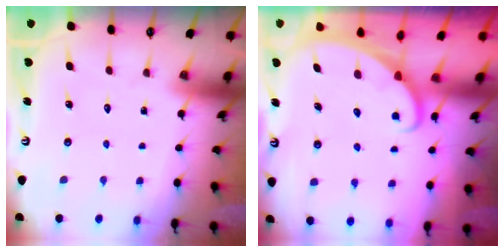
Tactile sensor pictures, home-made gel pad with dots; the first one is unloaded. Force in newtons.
{"total": 1.6, "press": 1.6, "slide": 0.0}